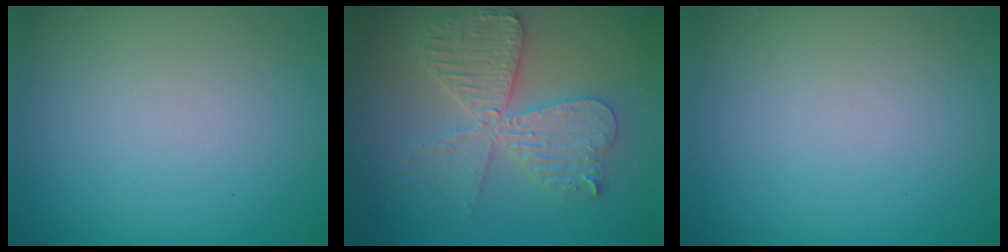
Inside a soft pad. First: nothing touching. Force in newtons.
{"total": 5.7, "press": 5.6, "slide": 0.7}
{"total": 0.0}